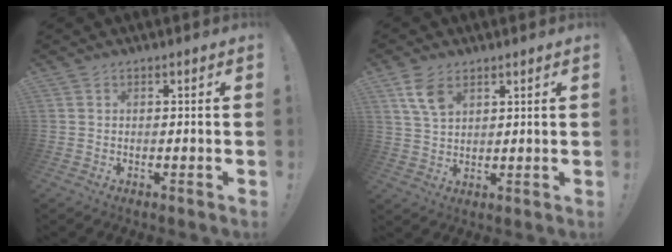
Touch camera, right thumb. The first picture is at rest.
{"total": 7.0, "force": [3.8, 3.8, 4.5], "torque": [-0.078, -0.014, 0.073]}